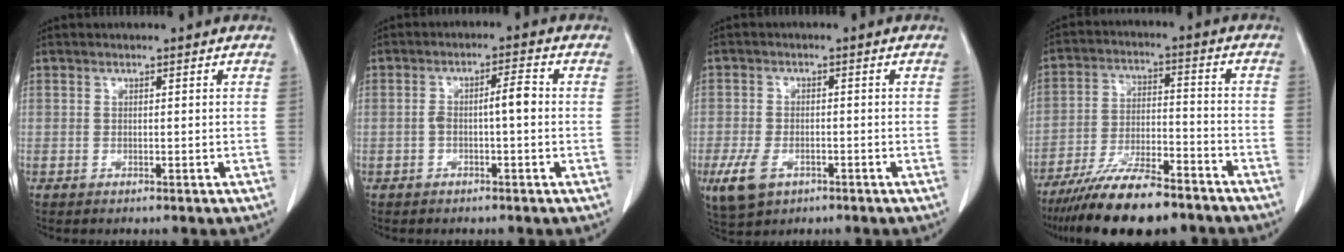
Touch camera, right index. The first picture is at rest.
{"total": 3.9, "force": [-0.5, 0.6, 3.9], "torque": [-0.069, 0.016, -0.006]}
{"total": 5.7, "force": [-2.6, 3.5, 3.6], "torque": [-0.079, -0.005, -0.037]}
{"total": 14.8, "force": [-12.0, 3.1, 8.2], "torque": [-0.150, -0.014, -0.203]}